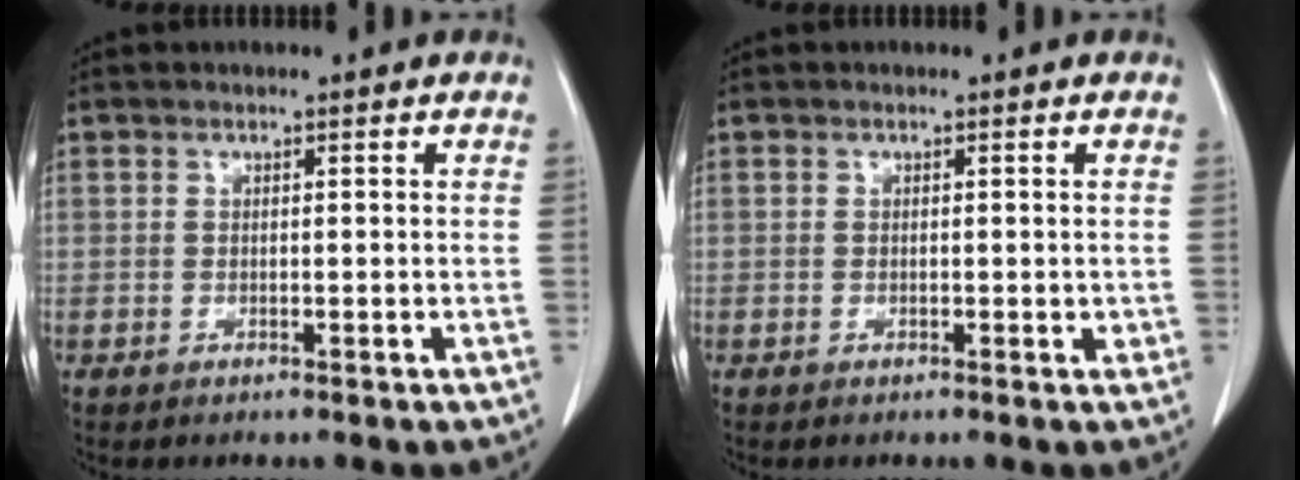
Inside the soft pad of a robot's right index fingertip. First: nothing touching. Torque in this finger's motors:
{"motor_torque": [0.17, -0.03, 0.07, 0.01]}